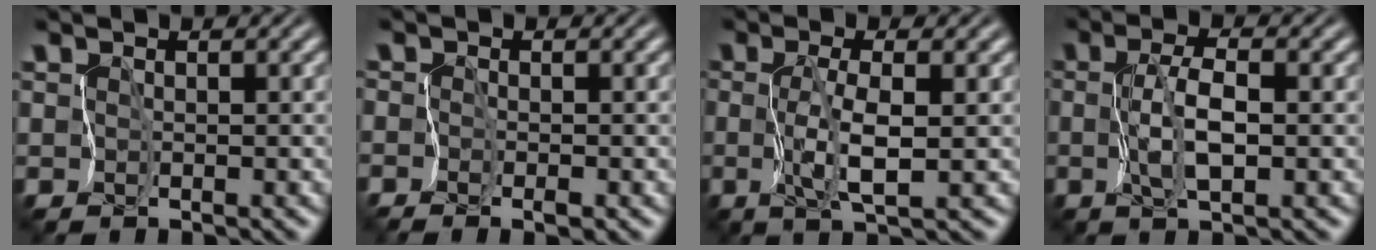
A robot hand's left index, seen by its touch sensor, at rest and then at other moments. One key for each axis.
{"total": 0.8, "fx": -0.8, "fy": 0.1, "fz": 0.3, "tx": -0.009, "ty": -0.005, "tz": -0.017}
{"total": 2.8, "fx": -0.1, "fy": 0.0, "fz": 2.8, "tx": -0.064, "ty": -0.005, "tz": 0.000}
{"total": 2.8, "fx": -0.3, "fy": 0.5, "fz": 2.8, "tx": -0.063, "ty": -0.001, "tz": -0.003}